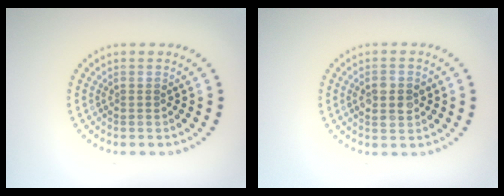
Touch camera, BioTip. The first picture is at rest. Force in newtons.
{"total": 2.9, "press": 2.9, "slide": 0.1}